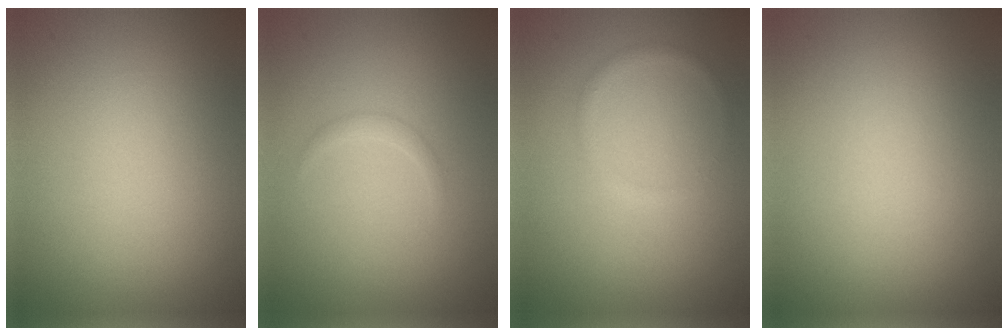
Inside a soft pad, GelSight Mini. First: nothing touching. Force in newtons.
{"total": 0.7, "press": 0.7, "slide": 0.0}
{"total": 0.9, "press": 0.9, "slide": 0.1}
{"total": 0.0}